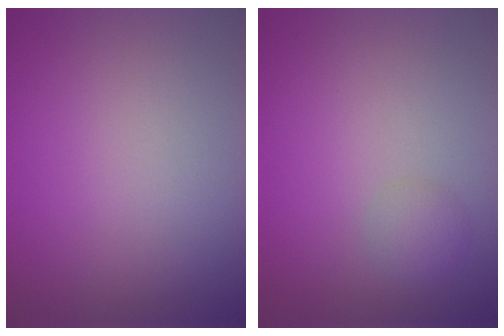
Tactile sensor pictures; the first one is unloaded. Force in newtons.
{"total": 1.4, "press": 1.4, "slide": 0.1}